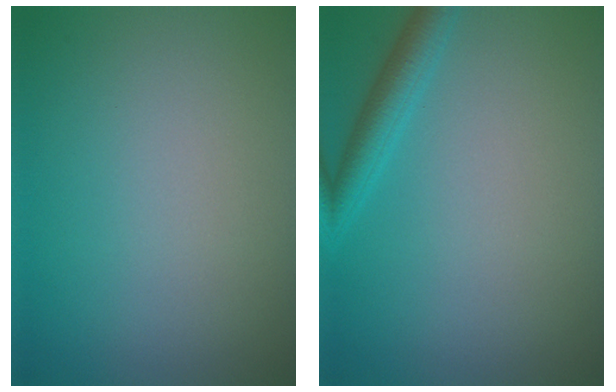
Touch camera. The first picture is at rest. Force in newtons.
{"total": 2.7, "press": 2.7, "slide": 0.2}